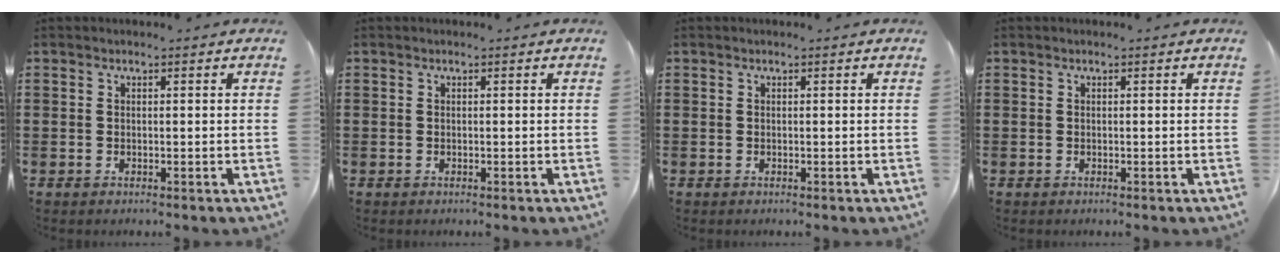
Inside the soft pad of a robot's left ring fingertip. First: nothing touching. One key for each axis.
{"total": 0.0}
{"total": 0.0}
{"total": 0.0}